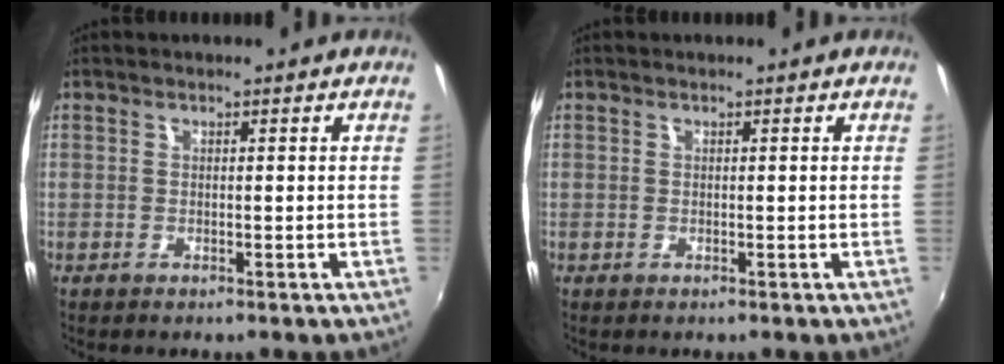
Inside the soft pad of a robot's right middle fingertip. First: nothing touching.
{"total": 0.0}